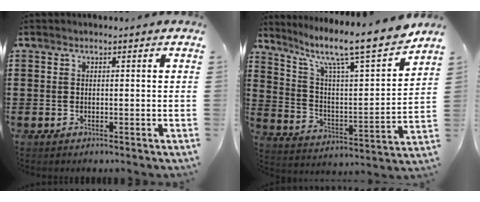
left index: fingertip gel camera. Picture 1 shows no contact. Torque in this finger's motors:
{"motor_torque": [0.56, 0.32, 0.77, 0.20]}